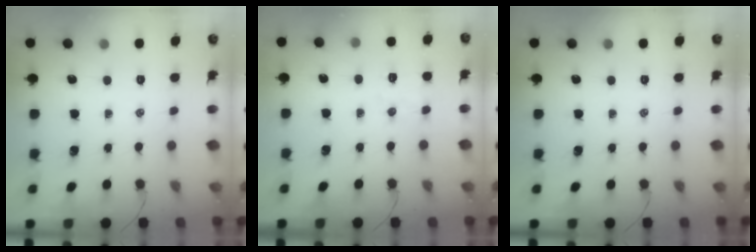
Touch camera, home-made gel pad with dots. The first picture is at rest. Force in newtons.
{"total": 3.7, "press": 3.6, "slide": 0.9}
{"total": 0.0}